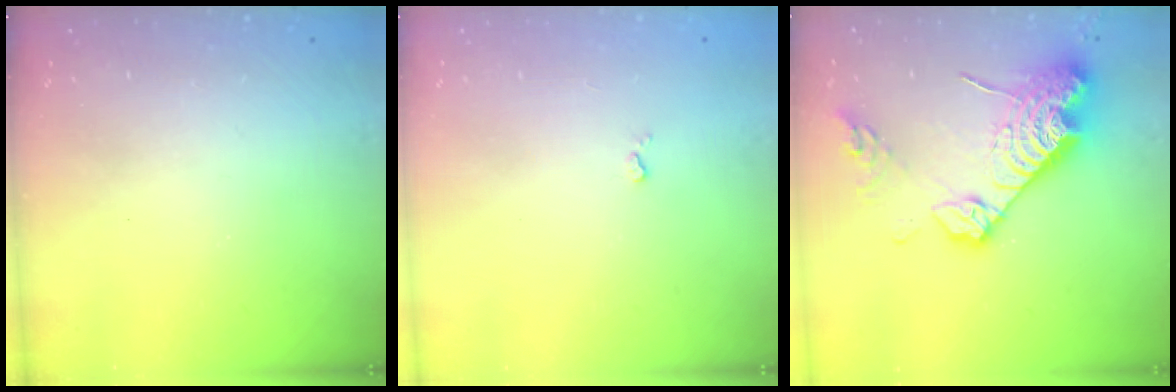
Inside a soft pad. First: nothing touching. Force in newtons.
{"total": 3.3, "press": 3.2, "slide": 0.5}
{"total": 18.8, "press": 18.7, "slide": 1.7}